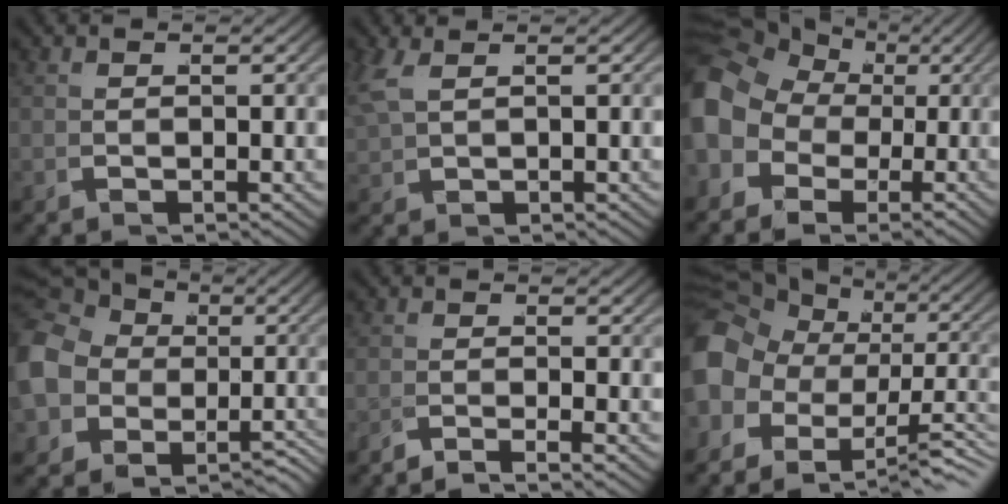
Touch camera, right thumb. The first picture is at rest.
{"total": 2.0, "force": [1.1, 0.8, 1.4], "torque": [-0.040, 0.004, 0.028]}
{"total": 9.7, "force": [1.0, 8.1, 5.2], "torque": [-0.116, -0.016, 0.014]}
{"total": 12.8, "force": [-0.5, 11.2, 6.1], "torque": [-0.135, -0.034, -0.012]}
{"total": 2.5, "force": [-2.3, 0.3, 0.9], "torque": [-0.002, 0.002, -0.049]}
{"total": 10.8, "force": [-1.5, 8.2, 6.9], "torque": [-0.119, -0.014, -0.023]}